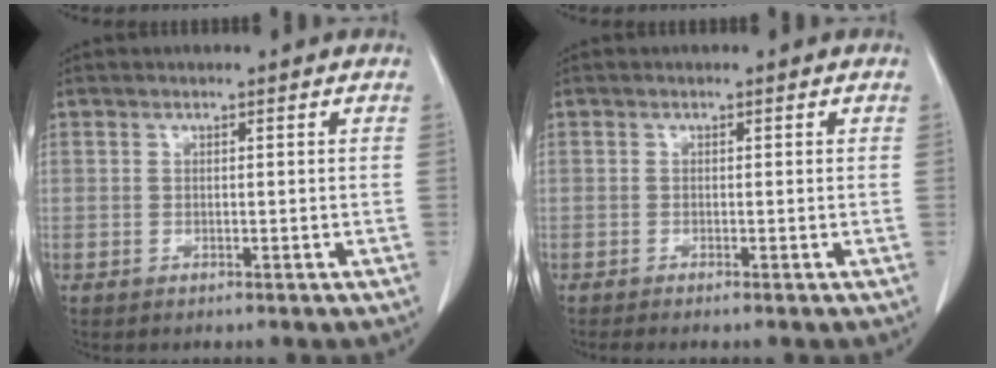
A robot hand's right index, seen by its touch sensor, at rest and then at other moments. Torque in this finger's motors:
{"motor_torque": [-0.08, -0.01, -0.03, 0.01]}